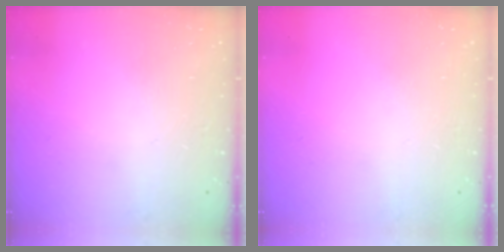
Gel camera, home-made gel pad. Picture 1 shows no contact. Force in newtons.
{"total": 0.0}